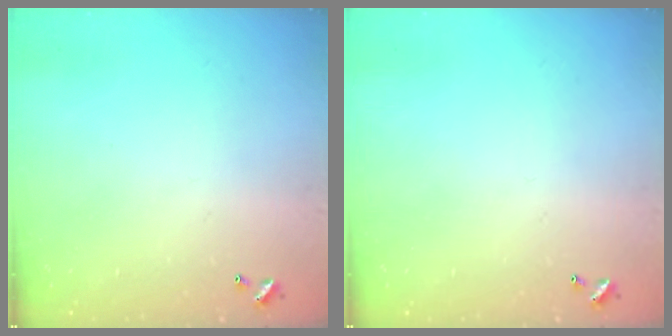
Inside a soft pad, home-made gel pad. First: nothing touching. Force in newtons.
{"total": 0.0}